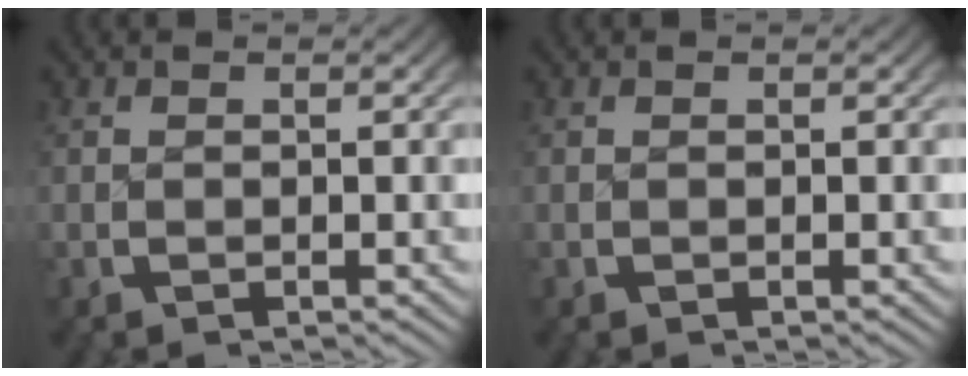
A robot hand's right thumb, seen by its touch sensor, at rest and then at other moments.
{"total": 0.0}